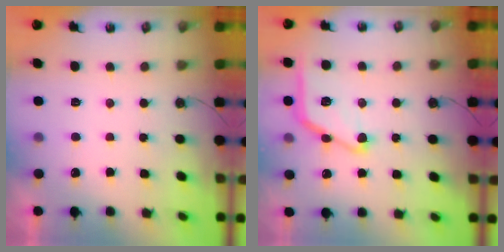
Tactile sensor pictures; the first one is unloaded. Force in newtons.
{"total": 13.8, "press": 13.8, "slide": 0.4}